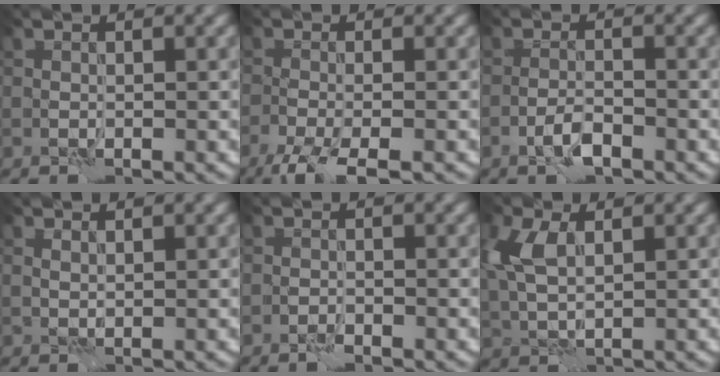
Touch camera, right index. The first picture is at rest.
{"total": 4.1, "force": [-2.9, 0.8, 2.8], "torque": [-0.047, -0.007, -0.062]}
{"total": 1.9, "force": [-1.2, 0.5, 1.4], "torque": [-0.030, 0.002, -0.026]}
{"total": 0.7, "force": [0.7, 0.0, 0.0], "torque": [-0.002, -0.001, 0.013]}
{"total": 0.6, "force": [-0.5, 0.2, 0.3], "torque": [-0.007, 0.000, -0.012]}
{"total": 4.2, "force": [1.5, 2.2, 3.3], "torque": [-0.084, 0.007, 0.030]}